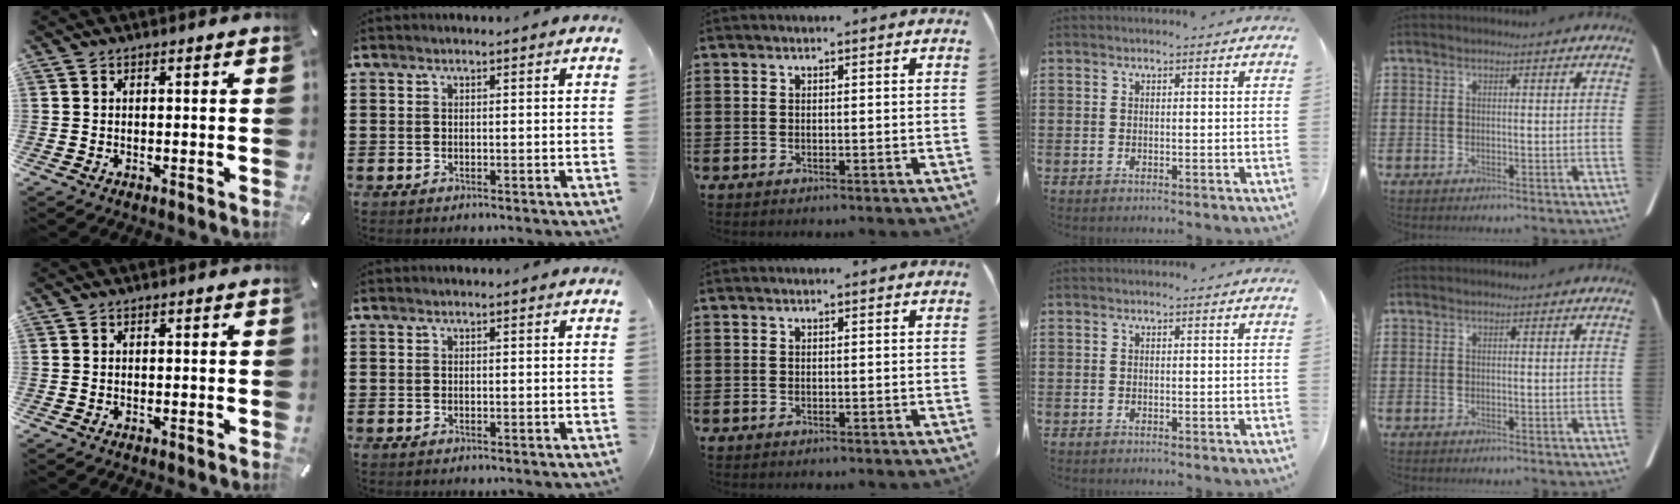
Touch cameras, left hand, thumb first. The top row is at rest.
{}